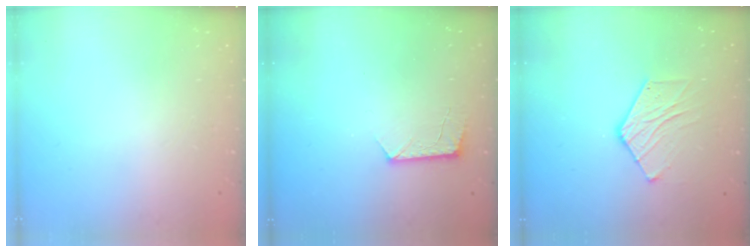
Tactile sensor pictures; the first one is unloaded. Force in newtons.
{"total": 7.4, "press": 7.4, "slide": 0.6}
{"total": 9.1, "press": 9.1, "slide": 0.8}